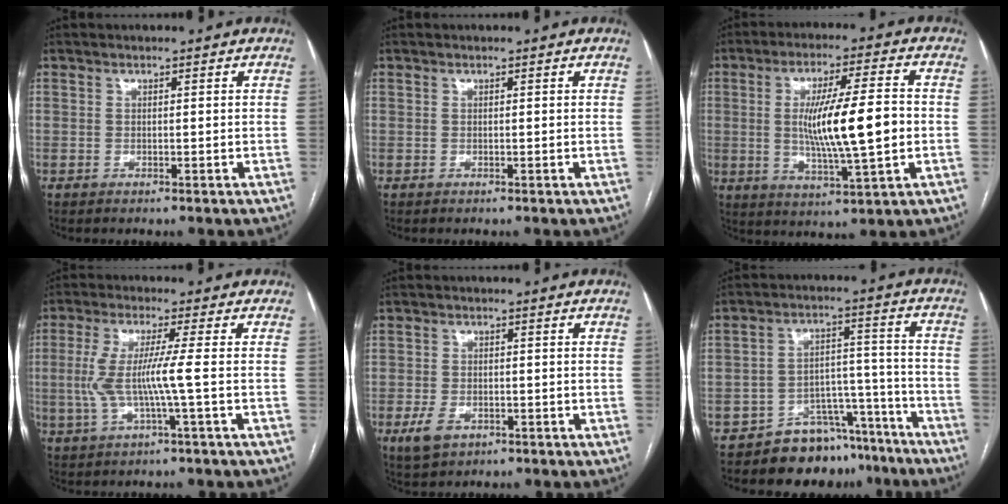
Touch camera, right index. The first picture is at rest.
{"total": 0.0}
{"total": 13.3, "force": [-0.4, 1.3, 13.2], "torque": [-0.232, 0.000, -0.004]}
{"total": 7.1, "force": [-0.7, -0.6, 7.0], "torque": [-0.154, 0.005, -0.014]}
{"total": 4.2, "force": [-2.1, 2.6, 2.5], "torque": [-0.055, -0.003, -0.029]}
{"total": 12.9, "force": [-10.9, 6.0, 3.4], "torque": [-0.017, 0.076, -0.169]}